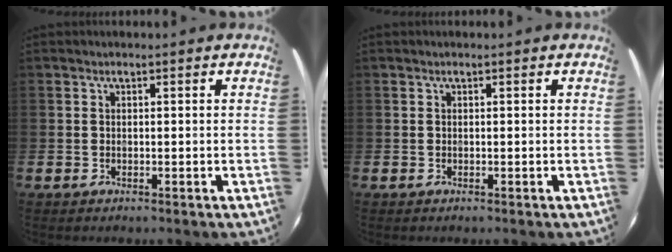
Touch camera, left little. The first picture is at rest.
{"total": 0.0}